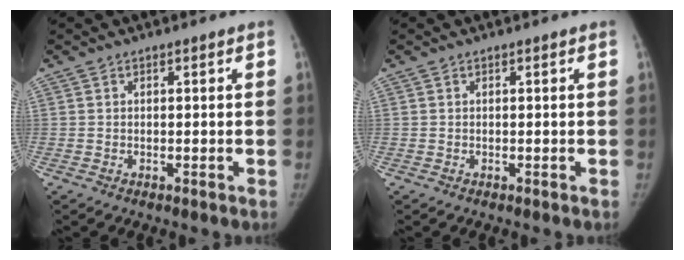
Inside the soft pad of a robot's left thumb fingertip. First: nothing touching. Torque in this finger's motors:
{"motor_torque": [0.00, 0.00, 0.34, -0.21, 0.00]}